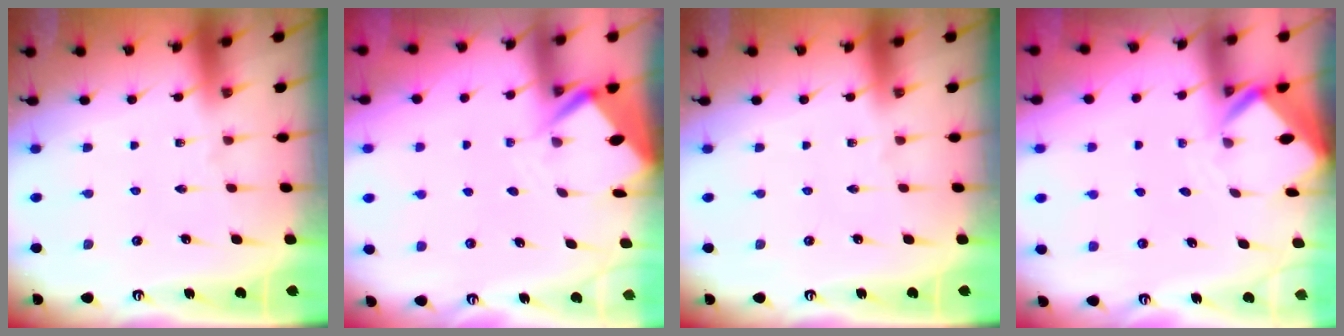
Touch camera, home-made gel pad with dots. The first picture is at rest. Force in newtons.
{"total": 3.7, "press": 3.7, "slide": 0.3}
{"total": 0.0}
{"total": 2.6, "press": 2.5, "slide": 0.3}